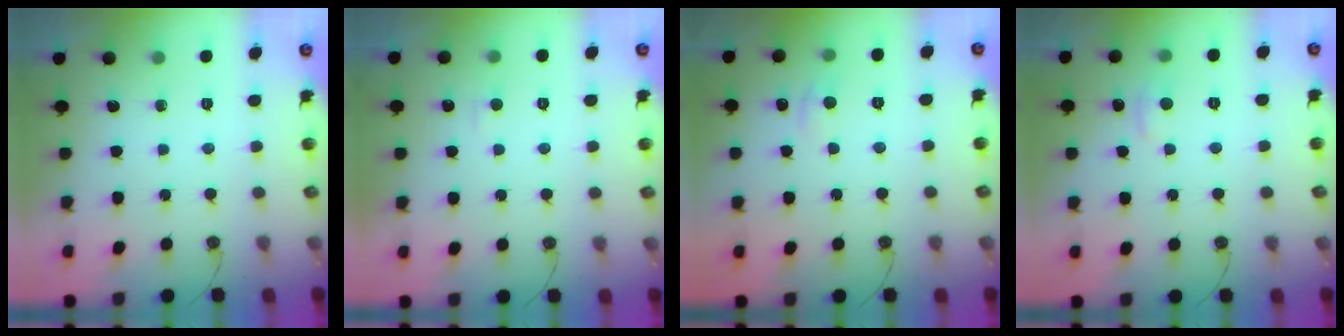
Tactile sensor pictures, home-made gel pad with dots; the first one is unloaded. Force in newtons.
{"total": 3.1, "press": 3.1, "slide": 0.2}
{"total": 1.1, "press": 0.9, "slide": 0.6}
{"total": 1.0, "press": 0.5, "slide": 0.8}